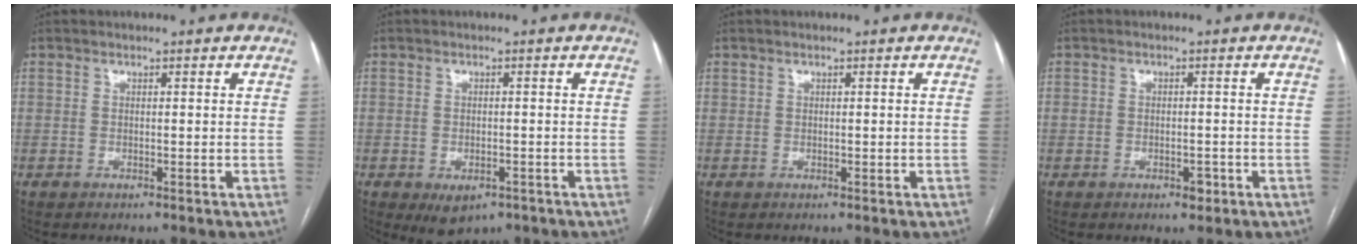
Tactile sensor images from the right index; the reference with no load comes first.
{"total": 4.4, "force": [-2.3, 2.6, 2.6], "torque": [-0.040, -0.003, -0.021]}
{"total": 0.5, "force": [0.2, 0.4, 0.3], "torque": [-0.004, 0.001, 0.006]}
{"total": 2.5, "force": [-0.8, 1.7, 1.6], "torque": [-0.023, 0.010, -0.003]}